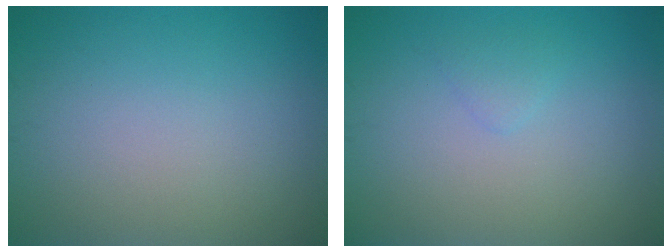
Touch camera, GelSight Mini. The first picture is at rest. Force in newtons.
{"total": 0.9, "press": 0.9, "slide": 0.1}